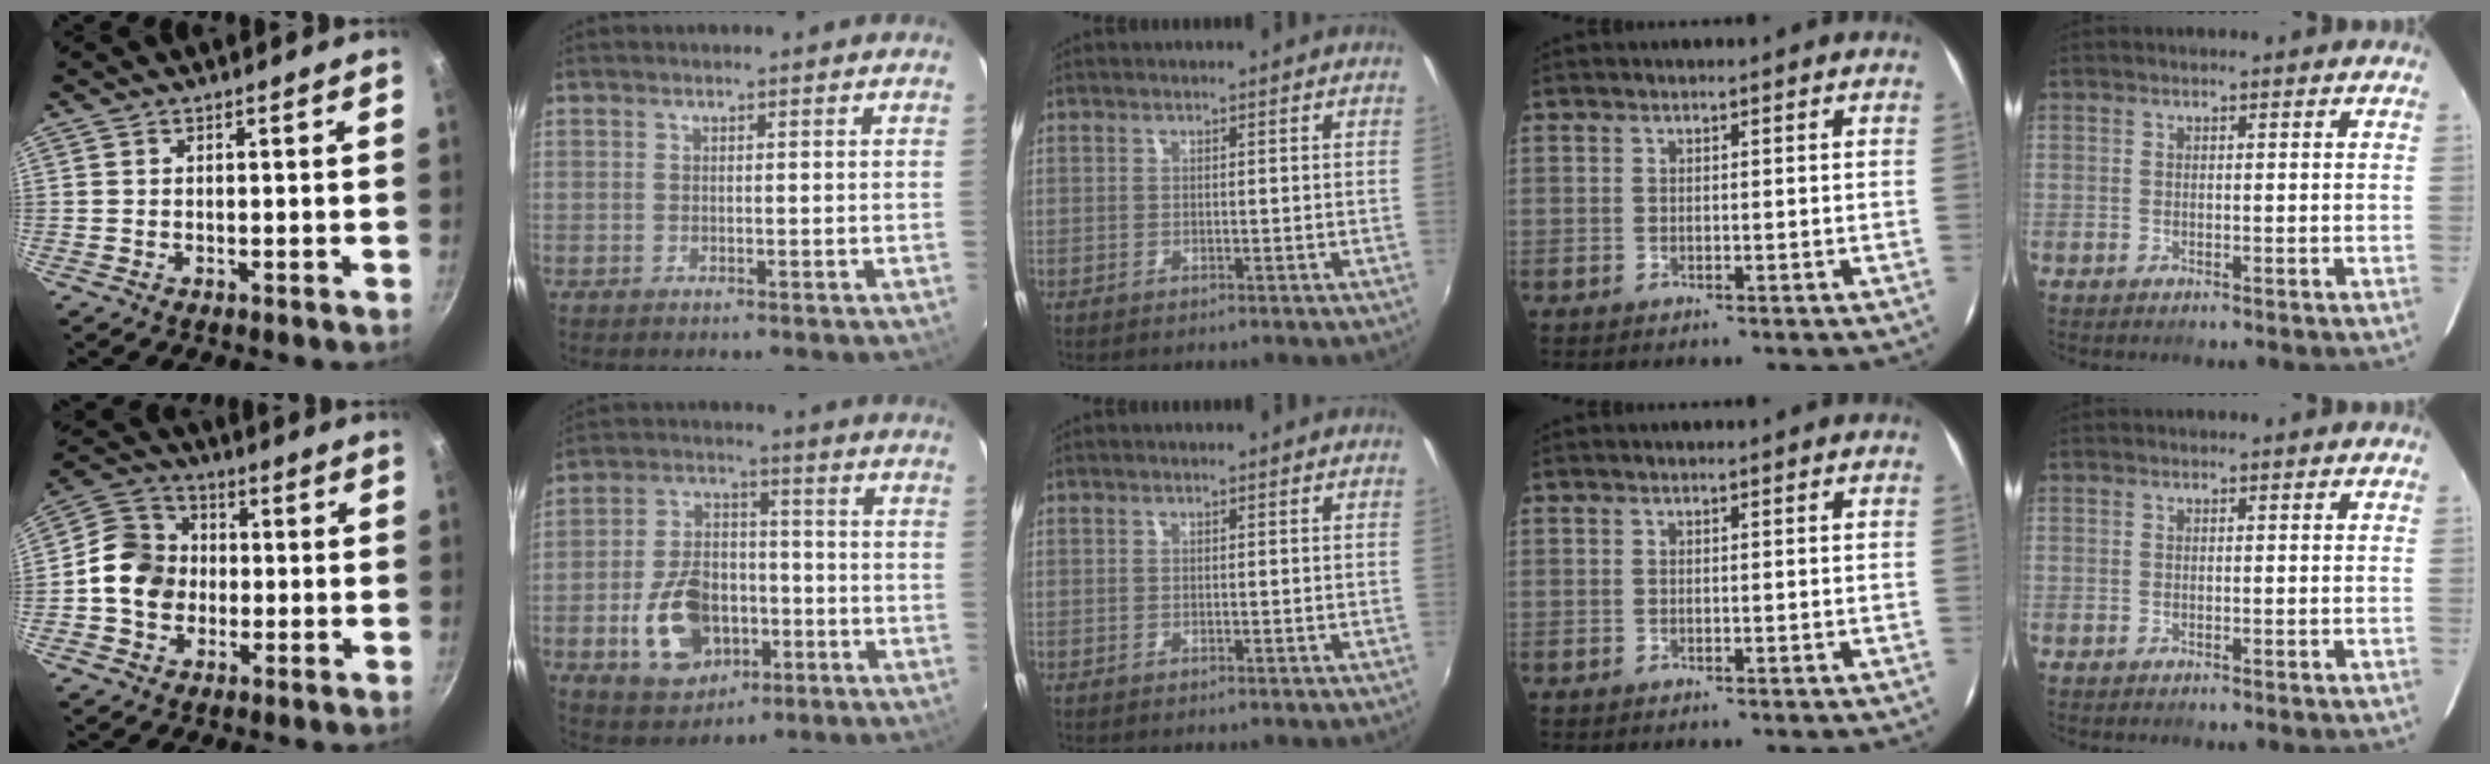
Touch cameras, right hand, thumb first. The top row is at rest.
{"thumb": {"total": 10.8, "force": [-1.0, 9.3, 5.4], "torque": [-0.068, 0.024, -0.039]}, "index": {"total": 14.7, "force": [-5.1, 9.8, 9.7], "torque": [-0.206, 0.013, -0.067]}}